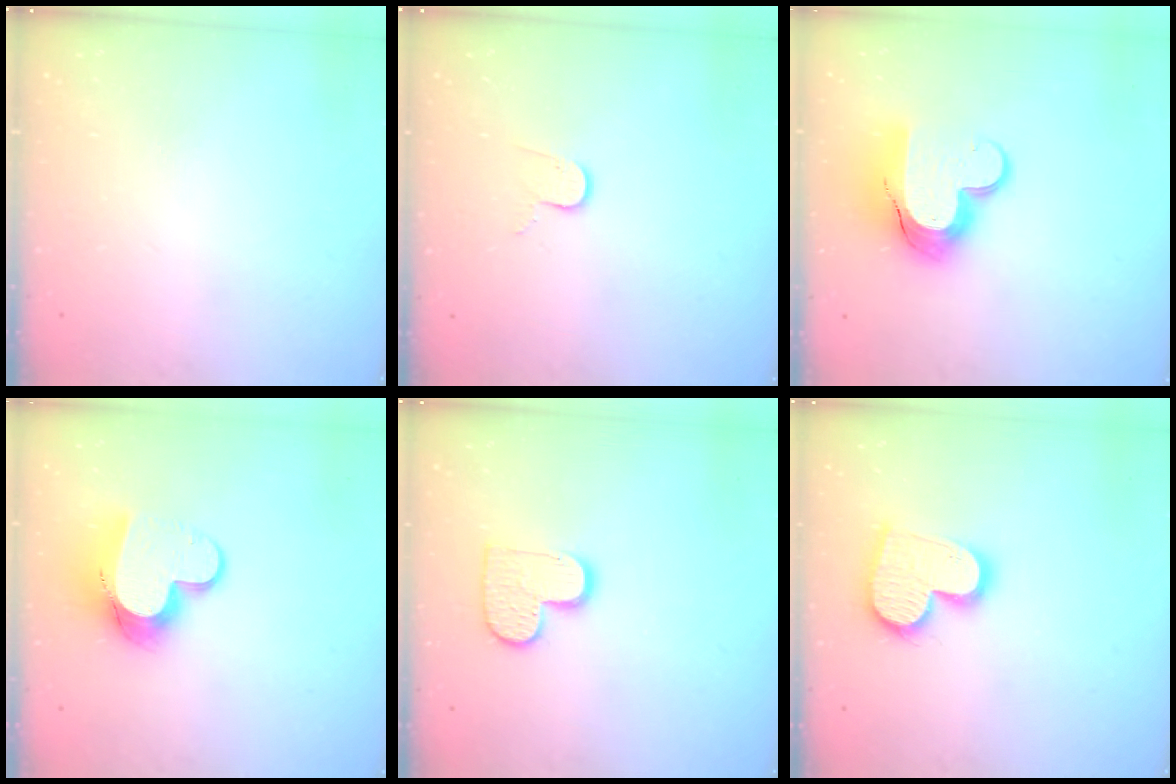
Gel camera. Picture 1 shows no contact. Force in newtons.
{"total": 6.0, "press": 6.0, "slide": 0.2}
{"total": 14.0, "press": 13.9, "slide": 0.7}
{"total": 11.5, "press": 11.4, "slide": 1.2}
{"total": 10.4, "press": 10.4, "slide": 0.6}
{"total": 15.2, "press": 15.1, "slide": 1.2}